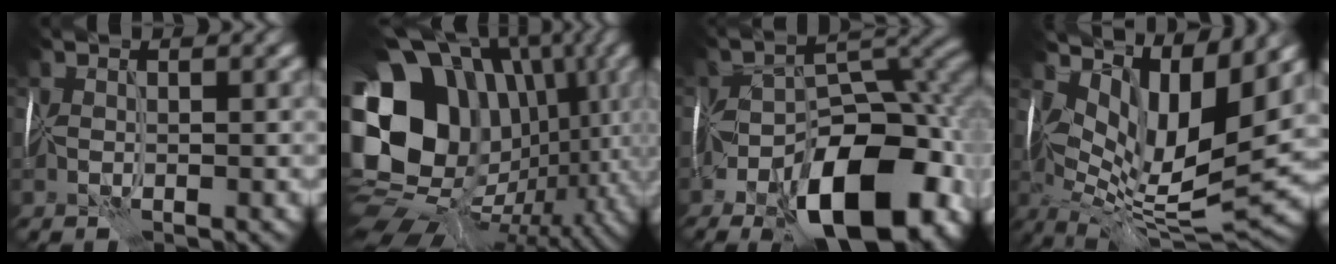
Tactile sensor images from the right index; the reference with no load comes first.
{"total": 19.3, "force": [2.4, 16.2, 10.4], "torque": [-0.184, -0.001, 0.049]}
{"total": 13.0, "force": [-6.7, 6.3, 9.2], "torque": [-0.124, -0.006, -0.112]}
{"total": 11.5, "force": [3.5, 4.7, 10.0], "torque": [-0.172, -0.007, 0.071]}